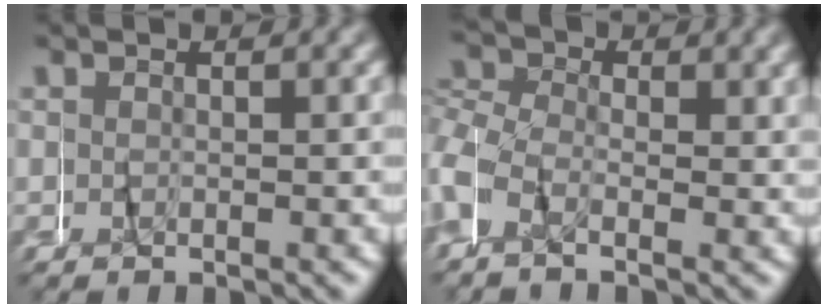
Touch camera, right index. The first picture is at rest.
{"total": 4.2, "force": [-0.4, 4.0, 1.2], "torque": [-0.035, -0.008, -0.019]}